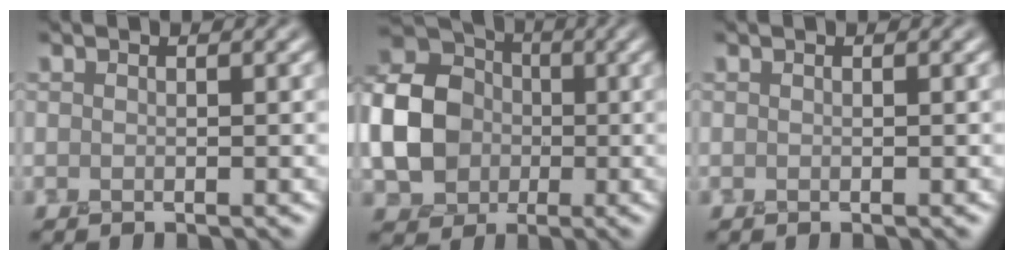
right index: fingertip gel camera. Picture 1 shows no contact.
{"total": 10.0, "force": [-0.7, 8.3, 5.7], "torque": [-0.127, -0.003, -0.026]}
{"total": 0.0}